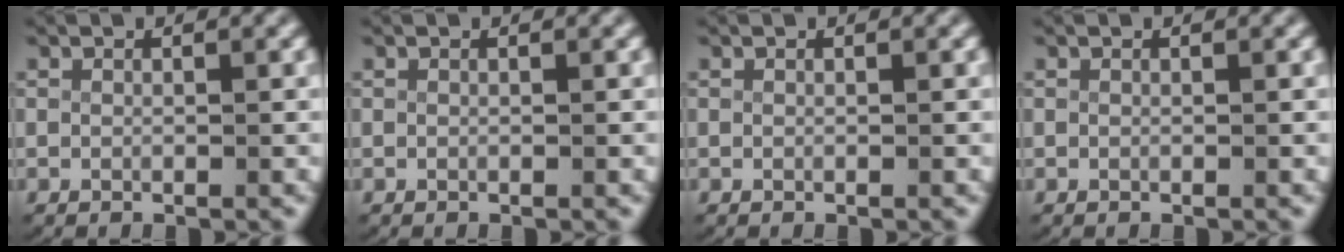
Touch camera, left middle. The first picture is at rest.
{"total": 0.0}
{"total": 0.0}
{"total": 0.0}